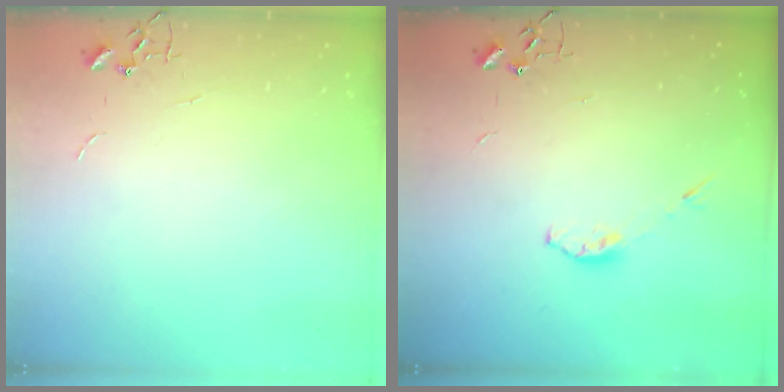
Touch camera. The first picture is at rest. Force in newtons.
{"total": 3.9, "press": 3.9, "slide": 0.7}